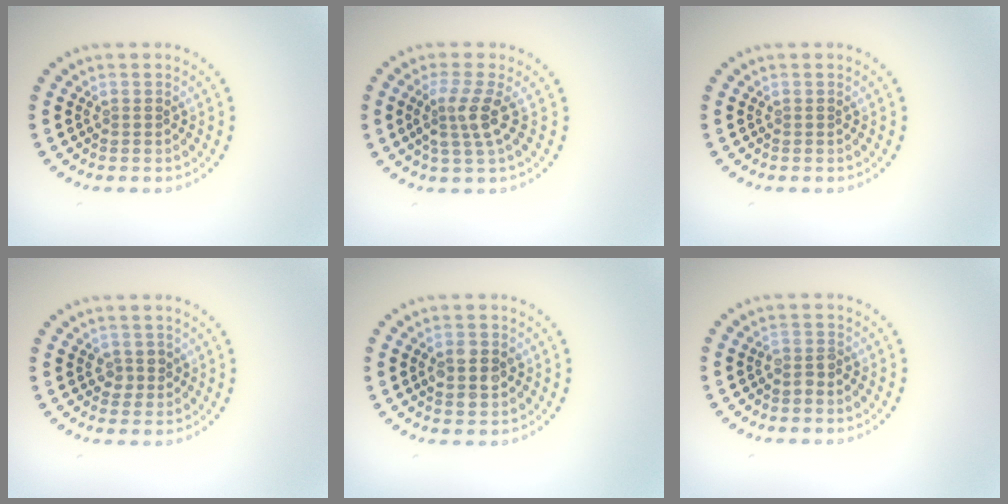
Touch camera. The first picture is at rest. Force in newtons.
{"total": 3.0, "press": 2.4, "slide": 1.9}
{"total": 0.0}
{"total": 1.4, "press": 1.3, "slide": 0.5}
{"total": 2.8, "press": 2.8, "slide": 0.2}
{"total": 1.2, "press": 1.0, "slide": 0.7}